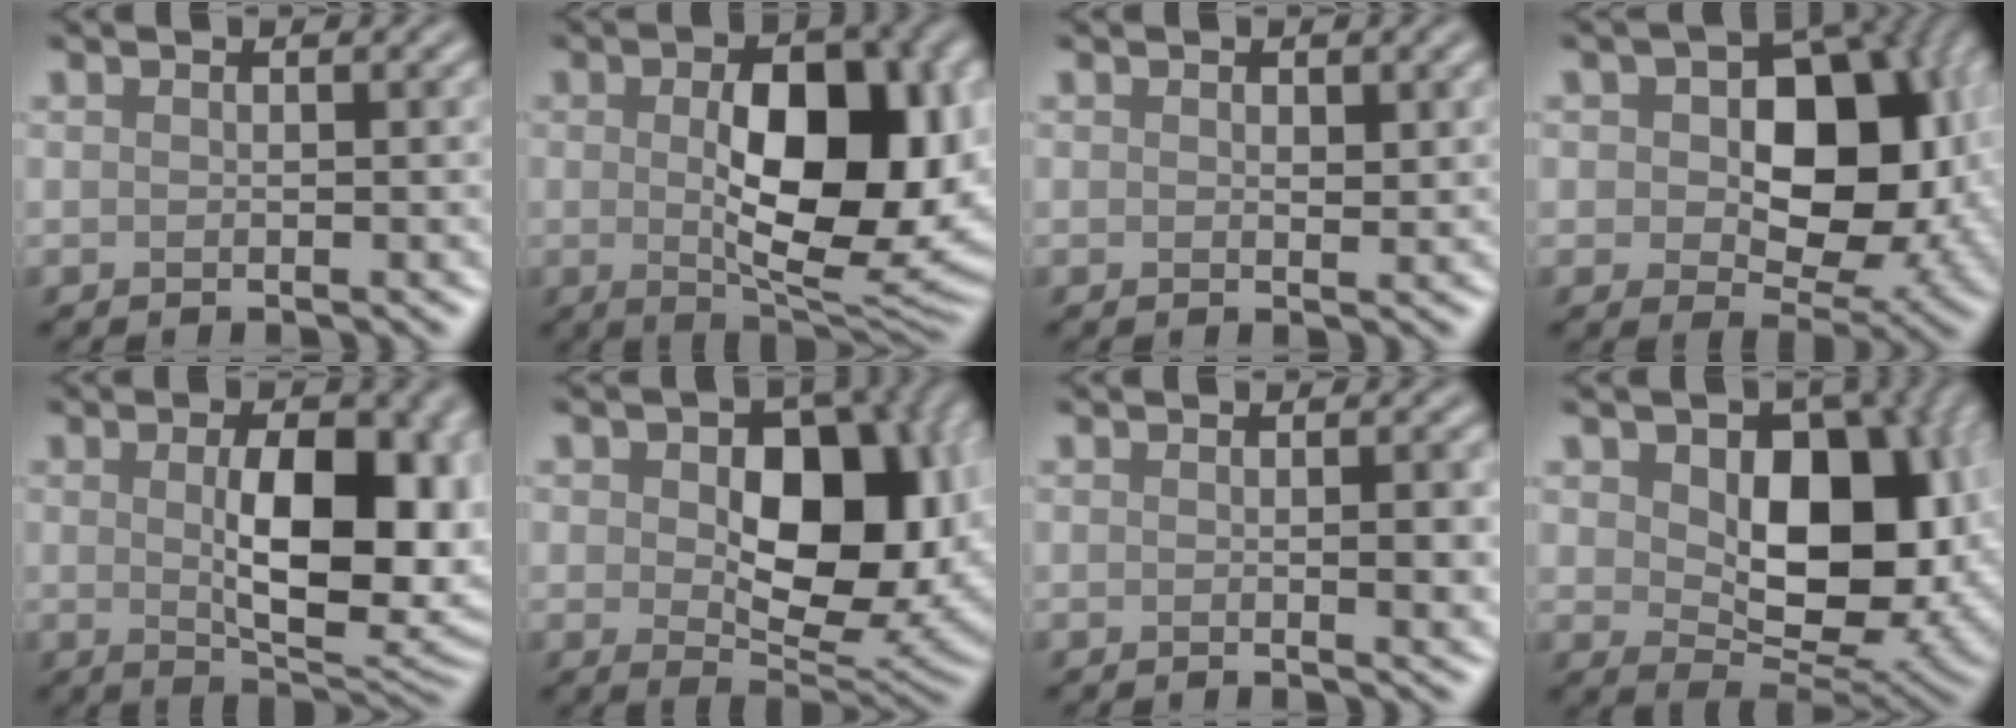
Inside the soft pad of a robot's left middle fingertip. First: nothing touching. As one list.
[{"total": 11.9, "force": [0.2, 5.8, 10.4], "torque": [-0.152, -0.002, 0.010]}, {"total": 0.8, "force": [0.4, 0.5, 0.5], "torque": [-0.006, -0.005, 0.006]}, {"total": 12.4, "force": [1.3, 7.8, 9.6], "torque": [-0.124, 0.006, 0.019]}, {"total": 10.6, "force": [0.3, 5.0, 9.3], "torque": [-0.137, -0.009, 0.018]}, {"total": 11.4, "force": [1.0, 6.9, 9.0], "torque": [-0.127, -0.008, 0.025]}, {"total": 2.0, "force": [0.0, 0.4, 2.0], "torque": [-0.026, -0.002, -0.001]}, {"total": 10.9, "force": [1.5, 7.0, 8.2], "torque": [-0.124, -0.012, 0.030]}]